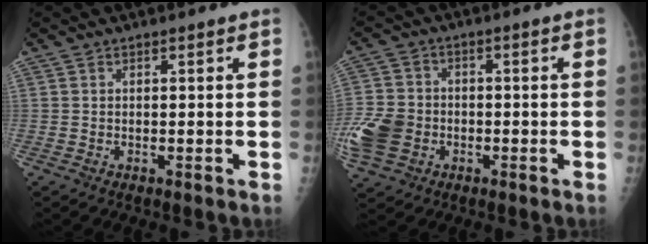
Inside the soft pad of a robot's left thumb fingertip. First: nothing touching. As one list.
[{"total": 10.4, "force": [-3.1, 8.3, 5.6], "torque": [-0.116, 0.008, -0.060]}]